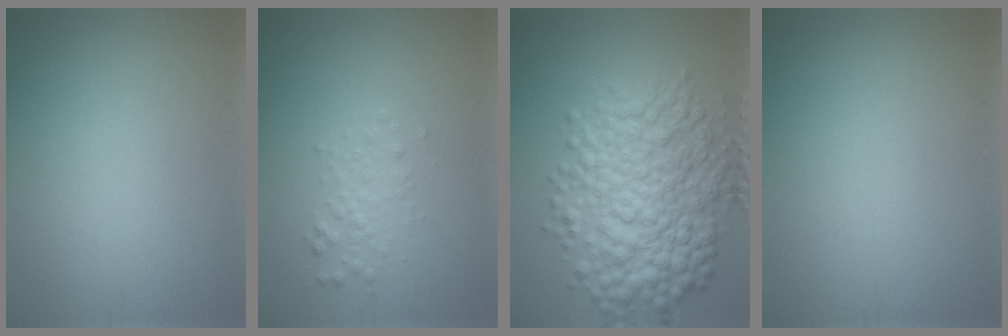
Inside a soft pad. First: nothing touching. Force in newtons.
{"total": 1.5, "press": 1.5, "slide": 0.0}
{"total": 8.8, "press": 8.8, "slide": 0.1}
{"total": 0.0}